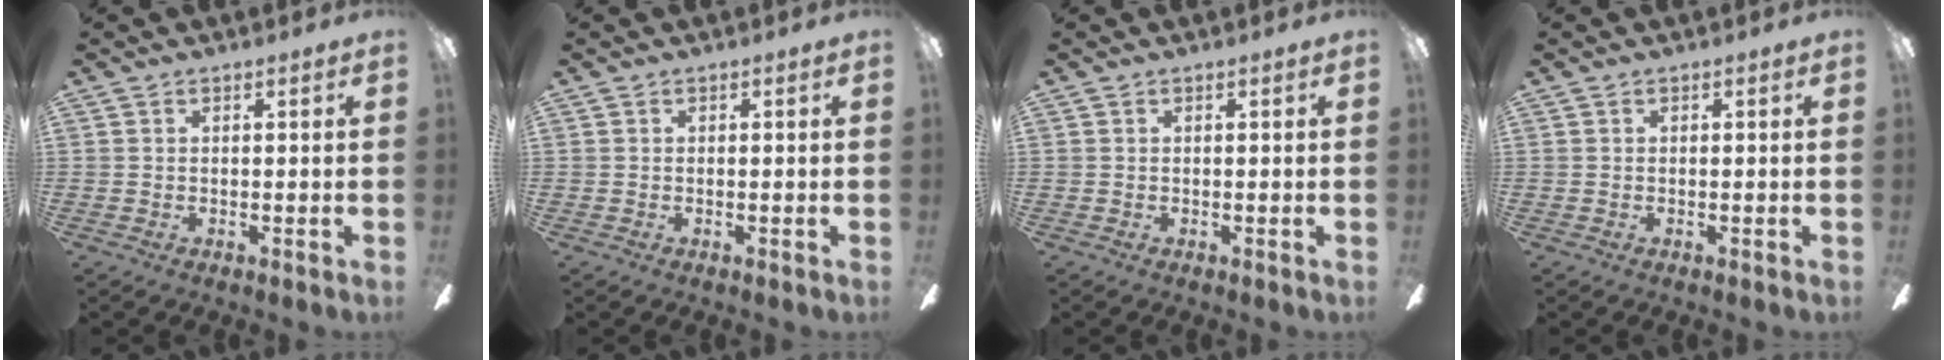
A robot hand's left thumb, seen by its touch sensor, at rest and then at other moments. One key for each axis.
{"total": 0.0}
{"total": 0.0}
{"total": 0.0}